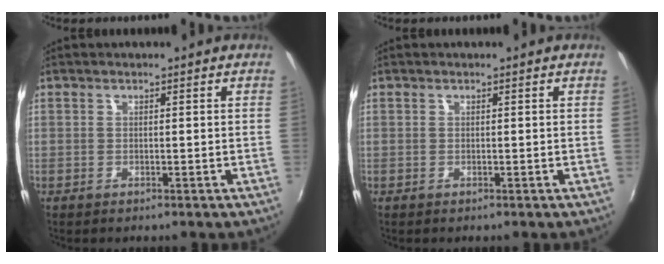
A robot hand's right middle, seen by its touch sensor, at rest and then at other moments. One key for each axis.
{"total": 0.0}